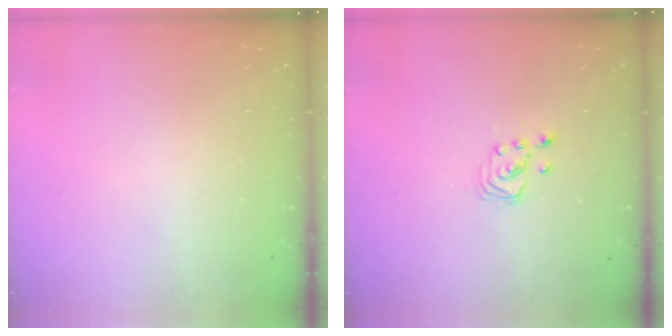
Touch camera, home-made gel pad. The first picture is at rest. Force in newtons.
{"total": 2.6, "press": 2.6, "slide": 0.3}